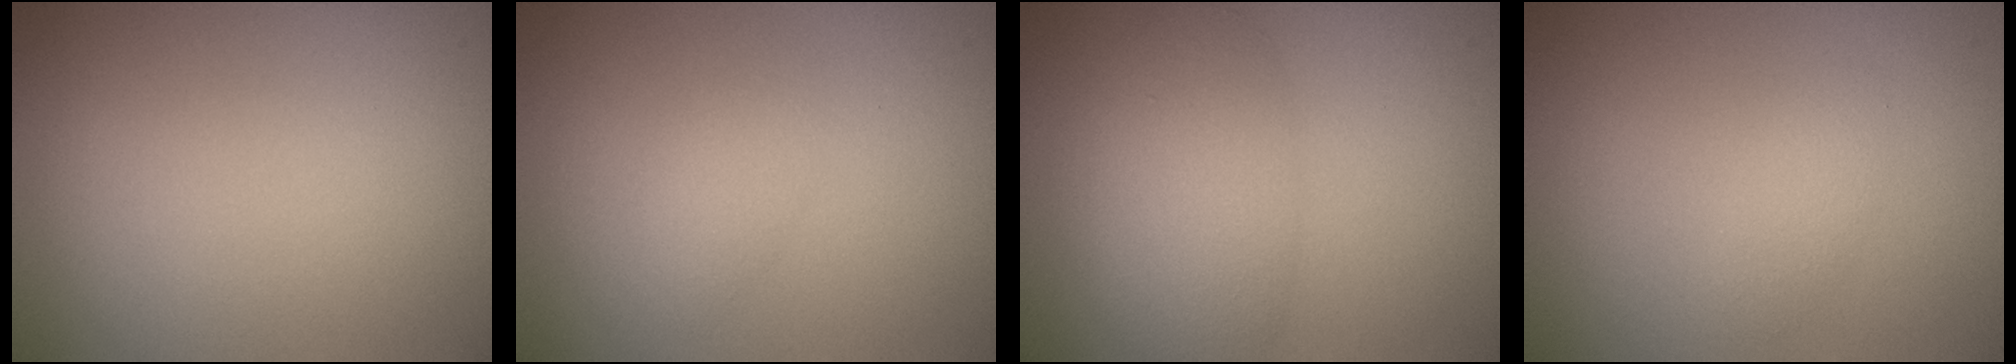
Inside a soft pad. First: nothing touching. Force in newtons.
{"total": 1.2, "press": 1.2, "slide": 0.1}
{"total": 4.2, "press": 4.2, "slide": 0.2}
{"total": 1.1, "press": 1.1, "slide": 0.1}